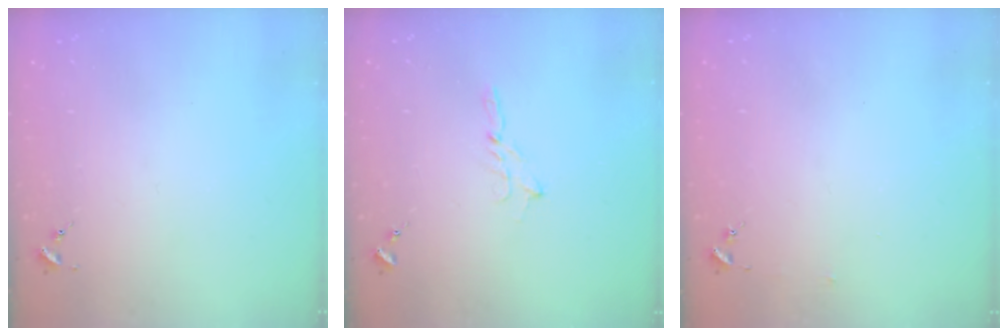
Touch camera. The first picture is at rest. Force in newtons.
{"total": 2.0, "press": 2.0, "slide": 0.2}
{"total": 2.5, "press": 2.5, "slide": 0.2}